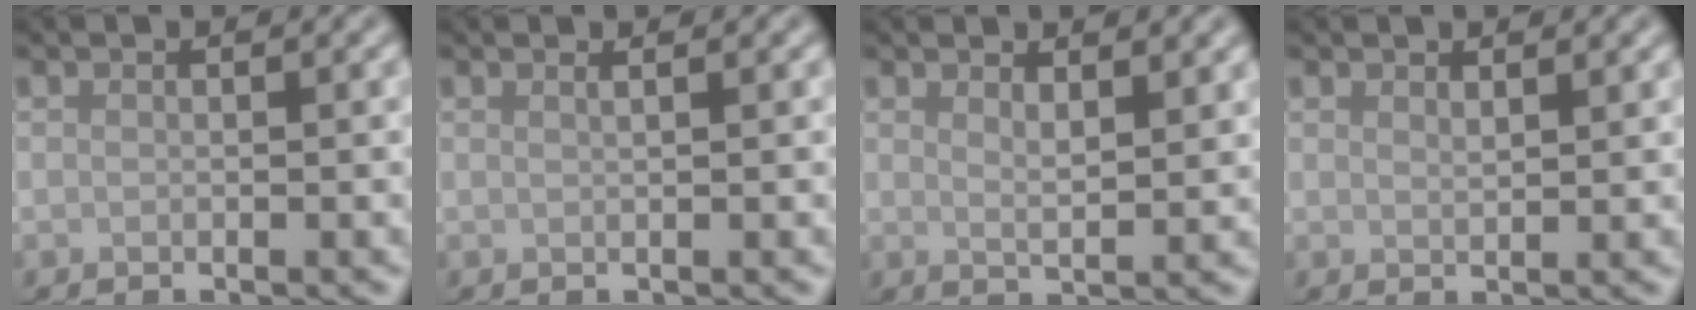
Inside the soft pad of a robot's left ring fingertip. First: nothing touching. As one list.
[{"total": 1.4, "force": [0.8, 0.7, 0.9], "torque": [0.001, -0.002, -0.003]}, {"total": 2.2, "force": [1.5, 0.6, 1.5], "torque": [-0.021, -0.005, 0.027]}, {"total": 1.0, "force": [0.9, 0.2, 0.4], "torque": [-0.008, -0.001, 0.017]}]